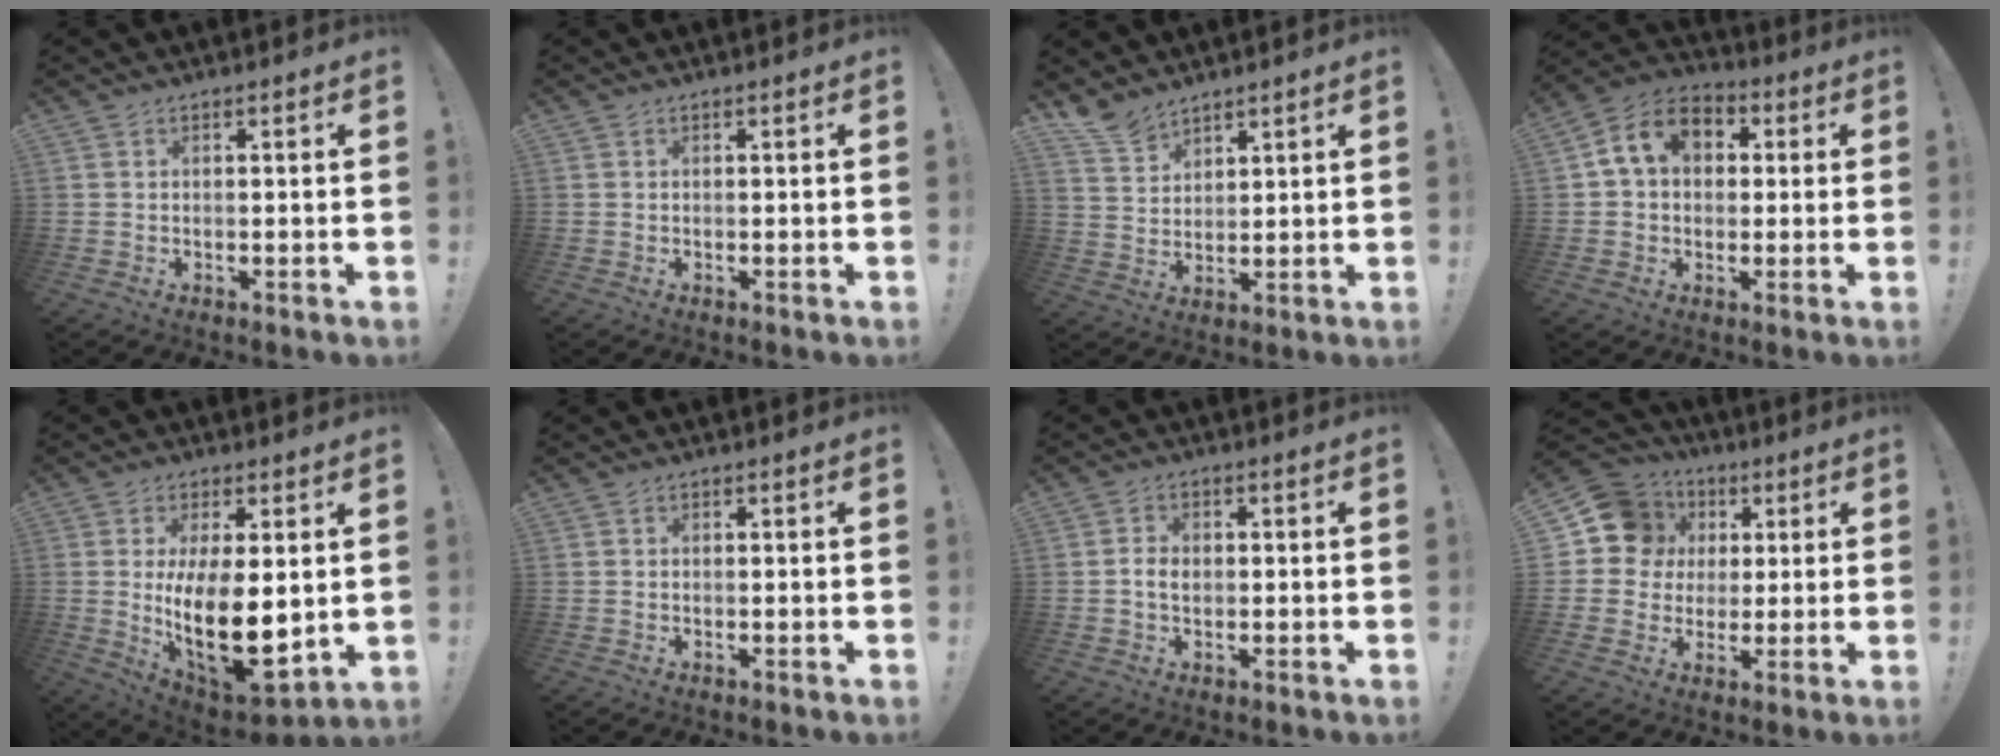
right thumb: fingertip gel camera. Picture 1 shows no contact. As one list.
[{"total": 0.0}, {"total": 6.9, "force": [6.0, 2.9, 1.8], "torque": [-0.040, -0.039, 0.116]}, {"total": 11.2, "force": [3.2, 8.4, 6.7], "torque": [-0.105, 0.010, 0.064]}, {"total": 19.2, "force": [0.3, 9.0, 17.0], "torque": [-0.299, -0.035, 0.021]}, {"total": 0.0}, {"total": 3.3, "force": [-0.4, 2.3, 2.4], "torque": [-0.039, 0.005, -0.010]}, {"total": 13.0, "force": [3.8, 11.6, 4.4], "torque": [-0.052, -0.013, 0.081]}]